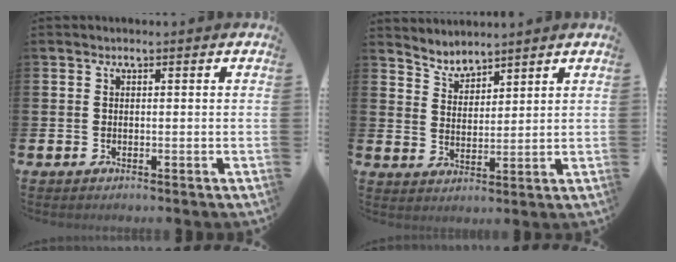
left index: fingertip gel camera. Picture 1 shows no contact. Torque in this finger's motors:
{"motor_torque": [0.47, -0.41, -0.02, -0.01]}